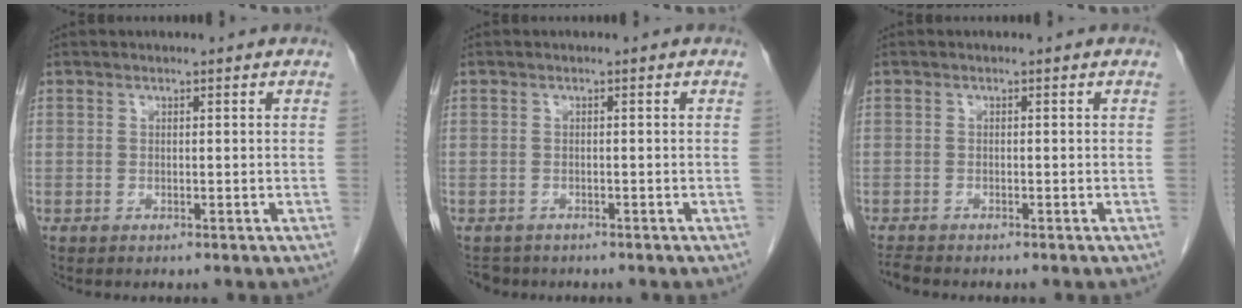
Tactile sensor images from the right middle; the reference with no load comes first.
{"total": 2.3, "force": [-1.9, 1.2, -0.1], "torque": [-0.005, 0.000, -0.029]}
{"total": 1.4, "force": [-1.3, -0.2, 0.1], "torque": [-0.013, -0.010, -0.026]}